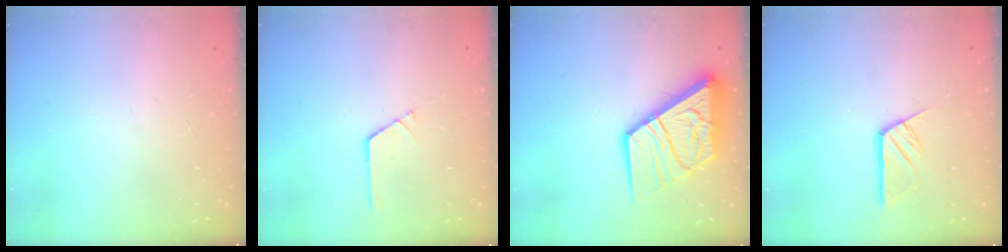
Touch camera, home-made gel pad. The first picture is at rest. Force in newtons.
{"total": 1.0, "press": 1.0, "slide": 0.1}
{"total": 16.1, "press": 16.0, "slide": 1.8}
{"total": 6.0, "press": 6.0, "slide": 0.5}